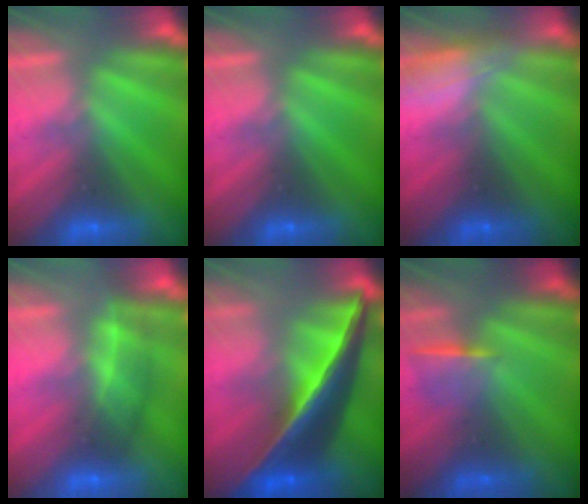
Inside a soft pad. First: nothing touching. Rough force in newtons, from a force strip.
{"total": 0.0}
{"total": 3.0}
{"total": 2.7}
{"total": 6.9}
{"total": 1.1}